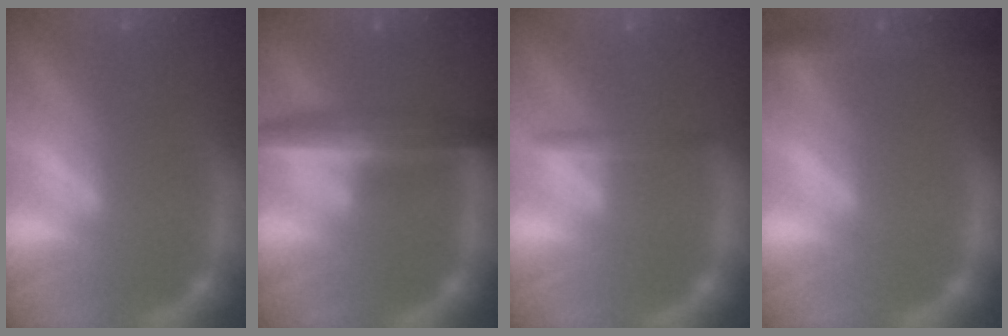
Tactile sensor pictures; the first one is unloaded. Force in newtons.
{"total": 6.0}
{"total": 1.9}
{"total": 4.5}